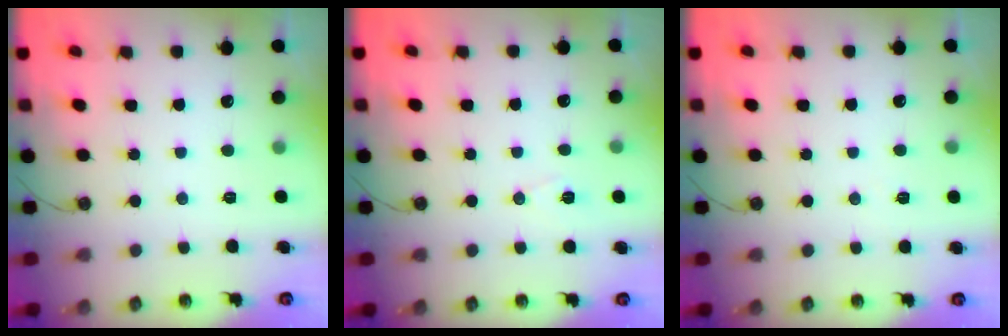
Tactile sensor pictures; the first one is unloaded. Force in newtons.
{"total": 6.9, "press": 5.1, "slide": 4.6}
{"total": 4.1, "press": 1.9, "slide": 3.6}